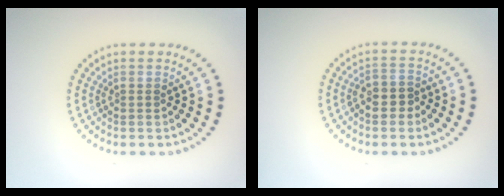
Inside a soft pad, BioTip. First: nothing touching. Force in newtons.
{"total": 2.3, "press": 2.1, "slide": 0.9}